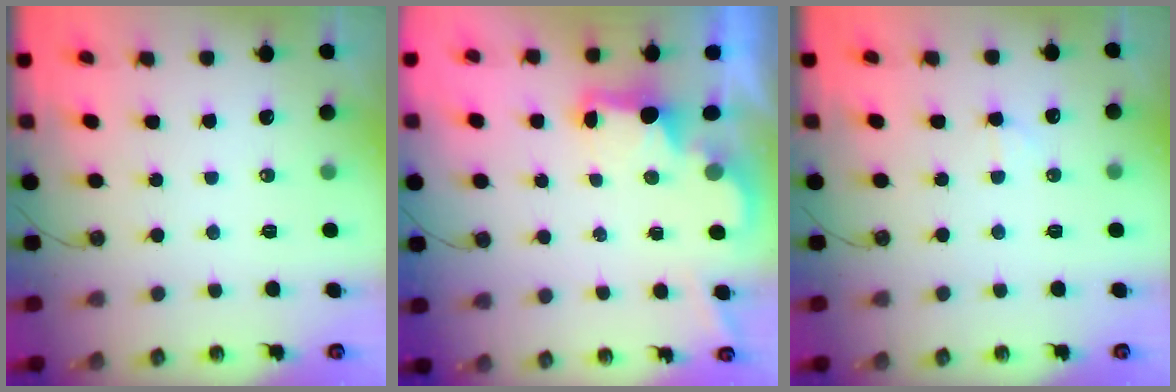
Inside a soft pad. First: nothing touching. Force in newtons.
{"total": 2.3, "press": 2.2, "slide": 0.8}
{"total": 3.2, "press": 3.0, "slide": 0.8}